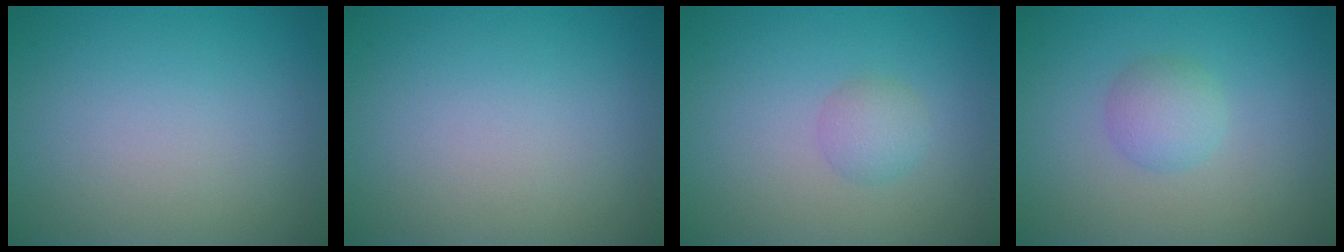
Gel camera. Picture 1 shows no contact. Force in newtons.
{"total": 0.0}
{"total": 1.5, "press": 1.5, "slide": 0.0}
{"total": 2.2, "press": 2.2, "slide": 0.1}